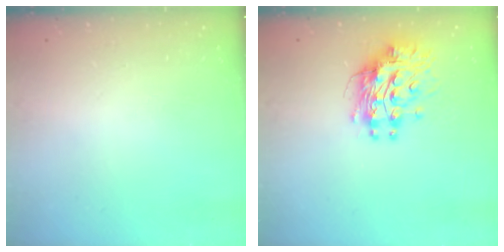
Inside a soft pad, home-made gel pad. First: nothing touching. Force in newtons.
{"total": 11.5, "press": 11.5, "slide": 1.0}